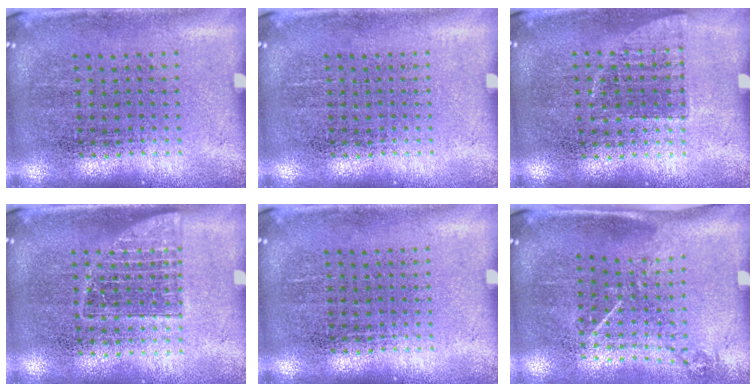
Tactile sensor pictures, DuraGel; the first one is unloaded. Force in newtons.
{"total": 0.0}
{"total": 0.6, "press": 0.6, "slide": 0.2}
{"total": 1.2, "press": 1.1, "slide": 0.6}
{"total": 0.0}
{"total": 1.2, "press": 0.9, "slide": 0.8}